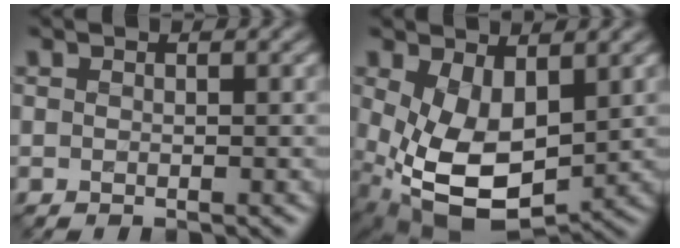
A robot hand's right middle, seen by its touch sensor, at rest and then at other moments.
{"total": 8.4, "force": [-0.4, 5.1, 6.6], "torque": [-0.155, -0.027, 0.009]}